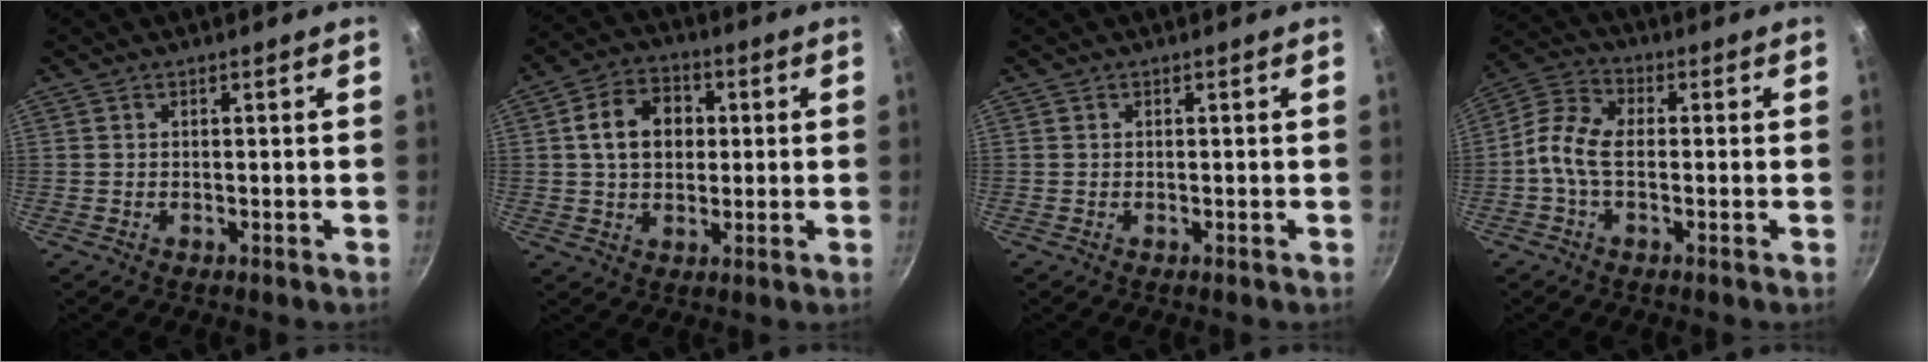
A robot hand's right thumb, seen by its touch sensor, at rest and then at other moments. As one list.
[{"total": 10.1, "force": [1.5, 7.6, 6.5], "torque": [-0.084, 0.014, 0.017]}, {"total": 0.0}, {"total": 7.8, "force": [-0.8, 4.7, 6.2], "torque": [-0.125, 0.030, -0.033]}]